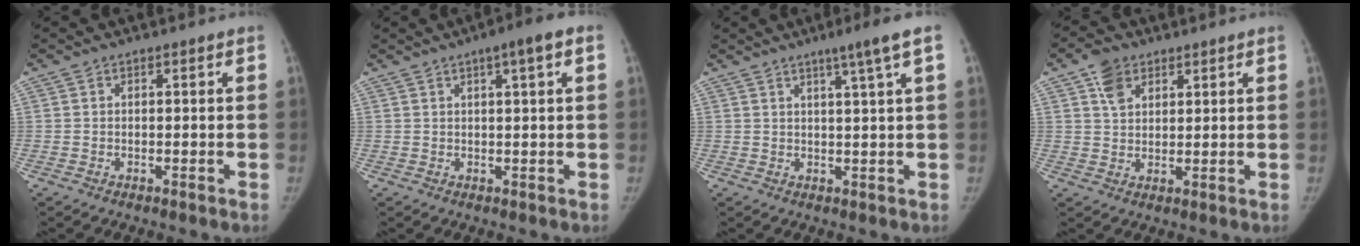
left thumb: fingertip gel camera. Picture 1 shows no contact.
{"total": 5.2, "force": [2.4, 0.8, 4.6], "torque": [-0.065, 0.009, 0.030]}
{"total": 5.4, "force": [2.9, -0.9, 4.4], "torque": [-0.072, -0.013, 0.046]}
{"total": 5.6, "force": [3.1, 3.8, 2.7], "torque": [-0.028, -0.014, 0.056]}